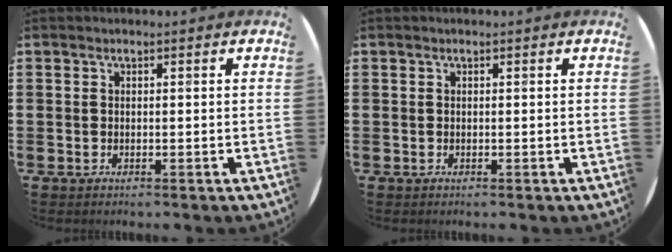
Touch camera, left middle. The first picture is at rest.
{"total": 0.0}